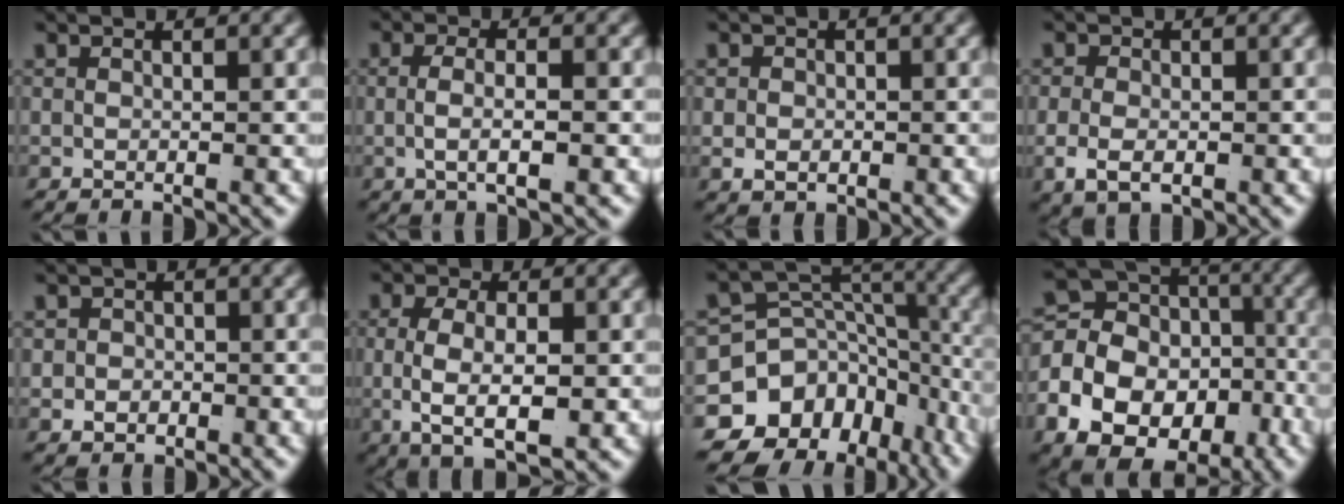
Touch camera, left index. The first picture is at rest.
{"total": 3.0, "force": [-0.5, 0.6, 2.9], "torque": [-0.051, -0.006, -0.002]}
{"total": 1.9, "force": [-0.3, 1.6, 1.0], "torque": [-0.021, -0.013, 0.005]}
{"total": 3.0, "force": [-0.9, 2.0, 2.1], "torque": [-0.046, -0.019, -0.002]}
{"total": 1.9, "force": [-0.6, 1.7, 0.4], "torque": [-0.002, -0.007, -0.010]}
{"total": 6.6, "force": [-0.6, 3.3, 5.7], "torque": [-0.106, -0.014, -0.003]}
{"total": 19.0, "force": [-7.4, 15.2, 8.7], "torque": [-0.152, -0.066, -0.105]}
{"total": 17.8, "force": [-2.6, 15.1, 8.9], "torque": [-0.196, -0.054, -0.041]}